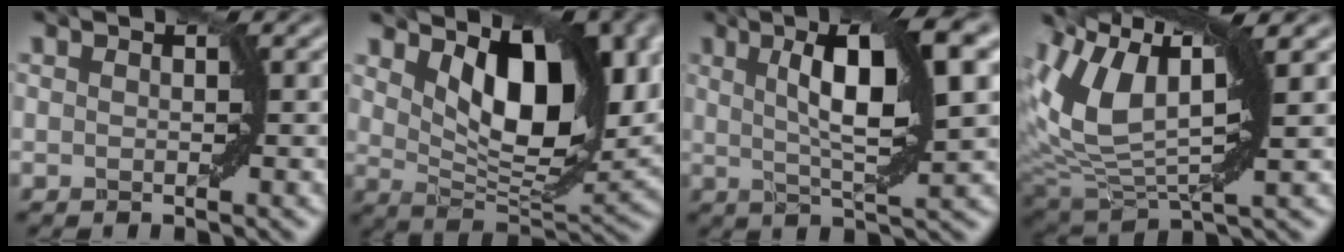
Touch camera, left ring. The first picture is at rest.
{"total": 10.1, "force": [3.5, 4.9, 8.1], "torque": [-0.126, -0.014, 0.061]}
{"total": 9.9, "force": [3.1, 2.1, 9.1], "torque": [-0.132, 0.013, 0.051]}
{"total": 9.8, "force": [3.8, 4.1, 8.1], "torque": [-0.172, 0.008, 0.070]}